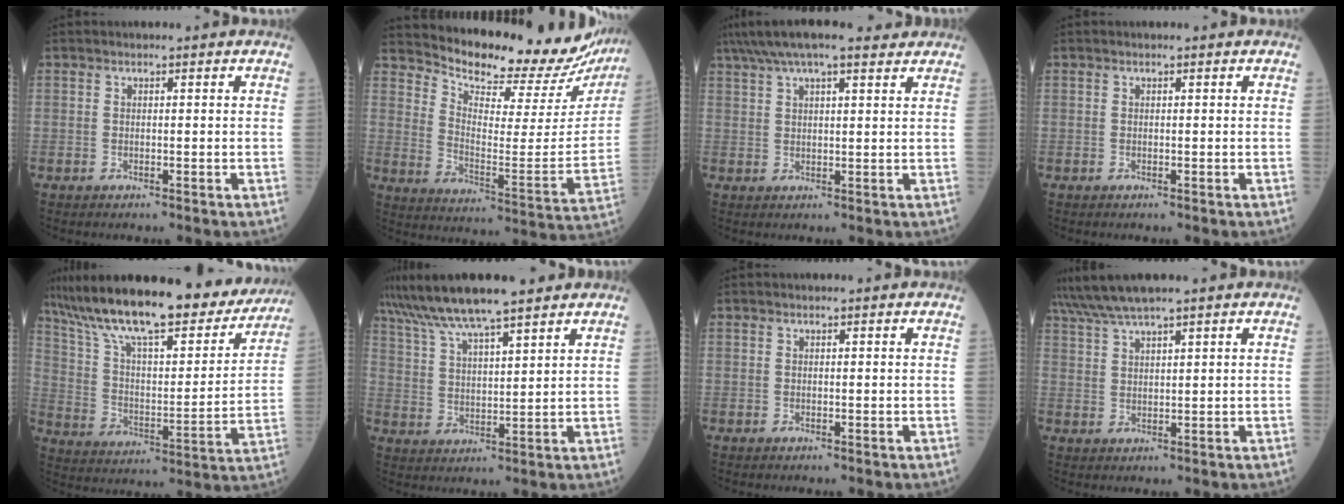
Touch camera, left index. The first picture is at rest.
{"total": 23.2, "force": [22.0, 4.9, 5.6], "torque": [-0.086, -0.087, 0.282]}
{"total": 12.5, "force": [10.2, 2.6, 6.8], "torque": [-0.128, 0.051, 0.159]}
{"total": 0.0}
{"total": 27.8, "force": [22.9, 6.5, 14.3], "torque": [-0.241, 0.002, 0.338]}
{"total": 12.4, "force": [10.1, 1.0, 7.0], "torque": [-0.127, 0.028, 0.179]}
{"total": 0.0}
{"total": 5.7, "force": [4.9, -0.7, 2.7], "torque": [-0.063, 0.028, 0.101]}